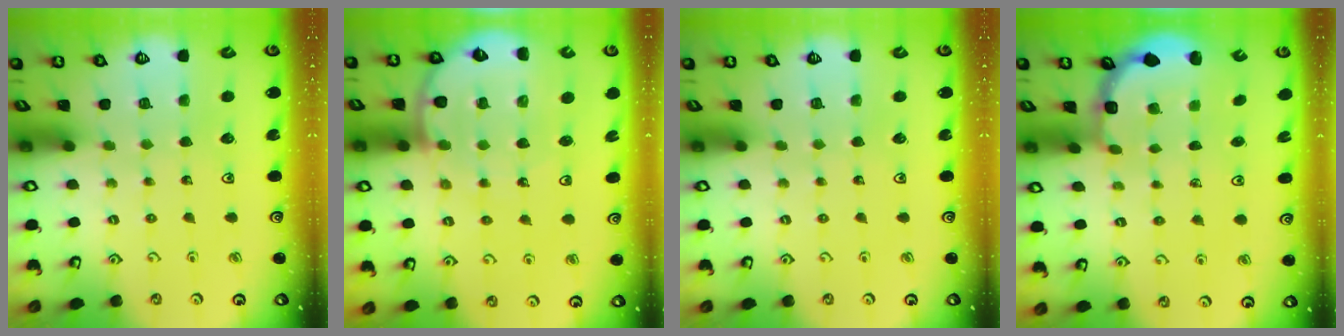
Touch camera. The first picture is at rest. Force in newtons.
{"total": 8.8, "press": 8.5, "slide": 2.2}
{"total": 0.0}
{"total": 3.0, "press": 2.3, "slide": 1.8}